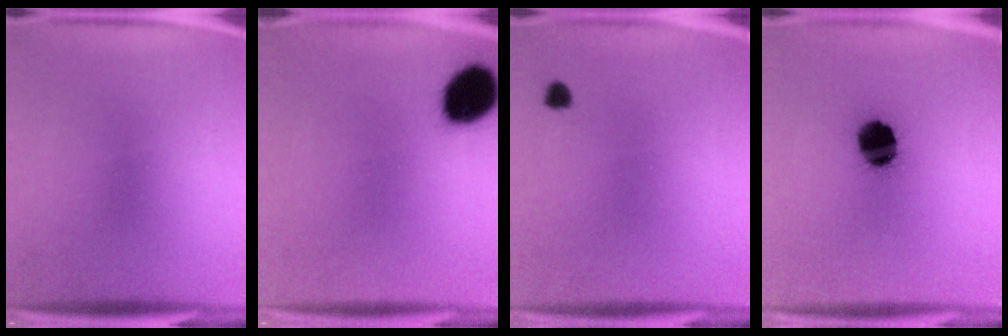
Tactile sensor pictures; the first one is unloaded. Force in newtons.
{"total": 12.6}
{"total": 1.4}
{"total": 12.5}